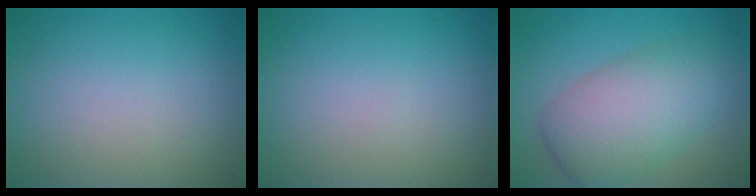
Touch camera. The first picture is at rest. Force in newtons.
{"total": 0.0}
{"total": 7.5, "press": 7.5, "slide": 0.2}